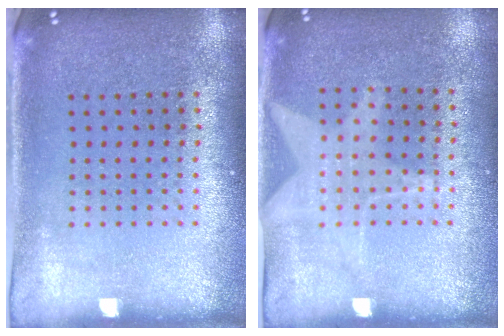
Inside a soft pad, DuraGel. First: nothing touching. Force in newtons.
{"total": 1.2, "press": 0.9, "slide": 0.8}